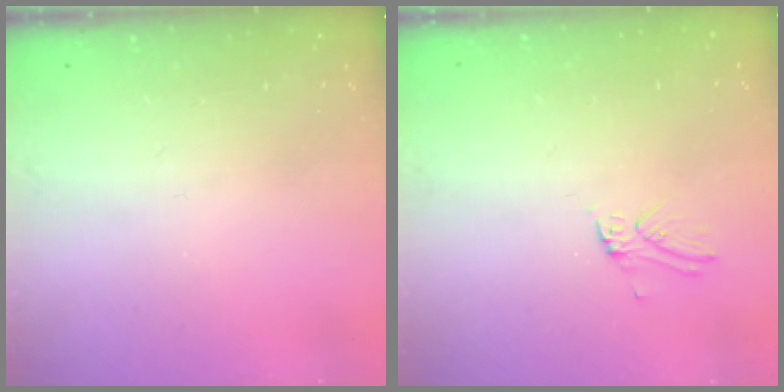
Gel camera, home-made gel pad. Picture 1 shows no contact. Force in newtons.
{"total": 2.7, "press": 2.7, "slide": 0.3}